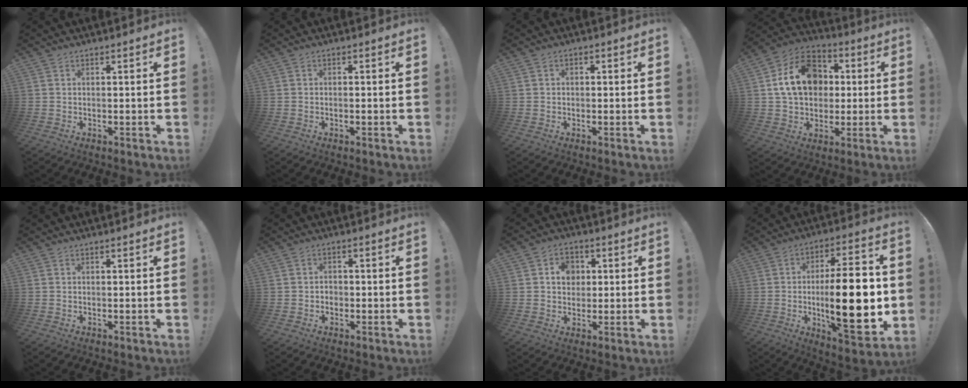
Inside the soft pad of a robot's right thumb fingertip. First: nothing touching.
{"total": 0.7, "force": [-0.5, 0.1, 0.5], "torque": [-0.009, 0.001, -0.009]}
{"total": 1.3, "force": [-0.6, 1.1, 0.5], "torque": [-0.009, 0.005, -0.011]}
{"total": 17.9, "force": [3.3, 14.0, 10.6], "torque": [-0.156, 0.009, 0.071]}
{"total": 0.0}
{"total": 1.9, "force": [-0.9, 1.5, 0.8], "torque": [-0.013, 0.004, -0.017]}
{"total": 6.8, "force": [1.6, 5.9, 2.8], "torque": [-0.030, -0.005, 0.028]}
{"total": 24.6, "force": [-1.5, 8.5, 23.1], "torque": [-0.379, -0.007, -0.025]}